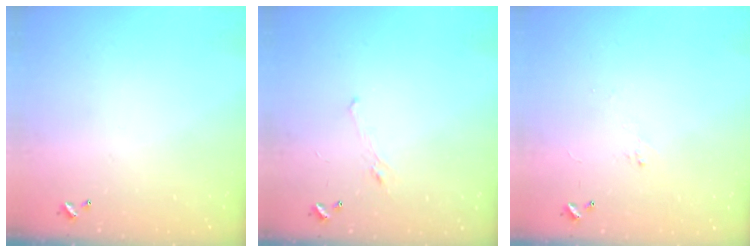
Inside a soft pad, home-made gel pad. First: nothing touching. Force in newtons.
{"total": 1.2, "press": 0.8, "slide": 0.9}
{"total": 0.6, "press": 0.3, "slide": 0.5}